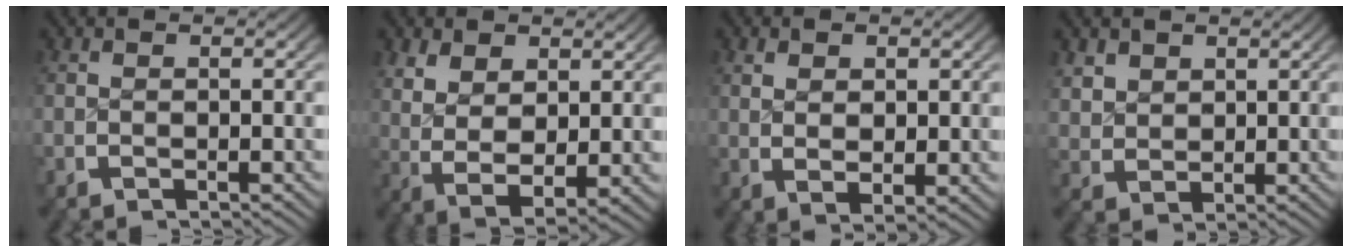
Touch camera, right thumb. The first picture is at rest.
{"total": 7.3, "force": [0.0, 5.0, 5.3], "torque": [-0.121, -0.044, 0.025]}
{"total": 2.5, "force": [0.7, 1.3, 2.0], "torque": [-0.035, -0.010, 0.025]}
{"total": 3.5, "force": [1.8, 2.6, 1.5], "torque": [-0.034, -0.016, 0.047]}